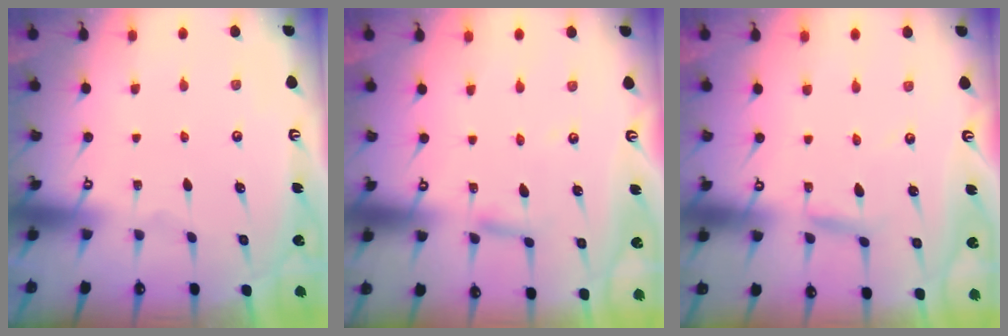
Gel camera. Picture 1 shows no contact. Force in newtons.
{"total": 3.0, "press": 3.0, "slide": 0.2}
{"total": 2.8, "press": 2.8, "slide": 0.1}